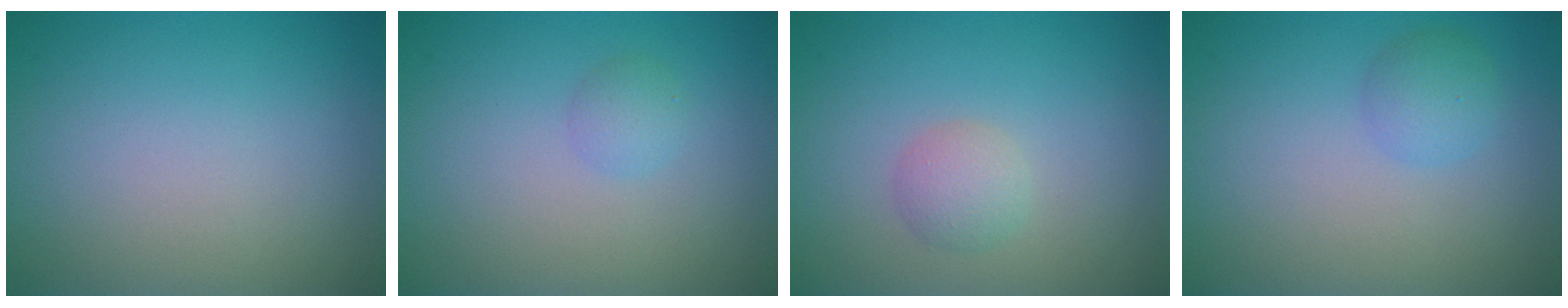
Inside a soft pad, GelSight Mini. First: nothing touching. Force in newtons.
{"total": 1.2, "press": 1.2, "slide": 0.1}
{"total": 1.8, "press": 1.8, "slide": 0.1}
{"total": 1.8, "press": 1.8, "slide": 0.1}